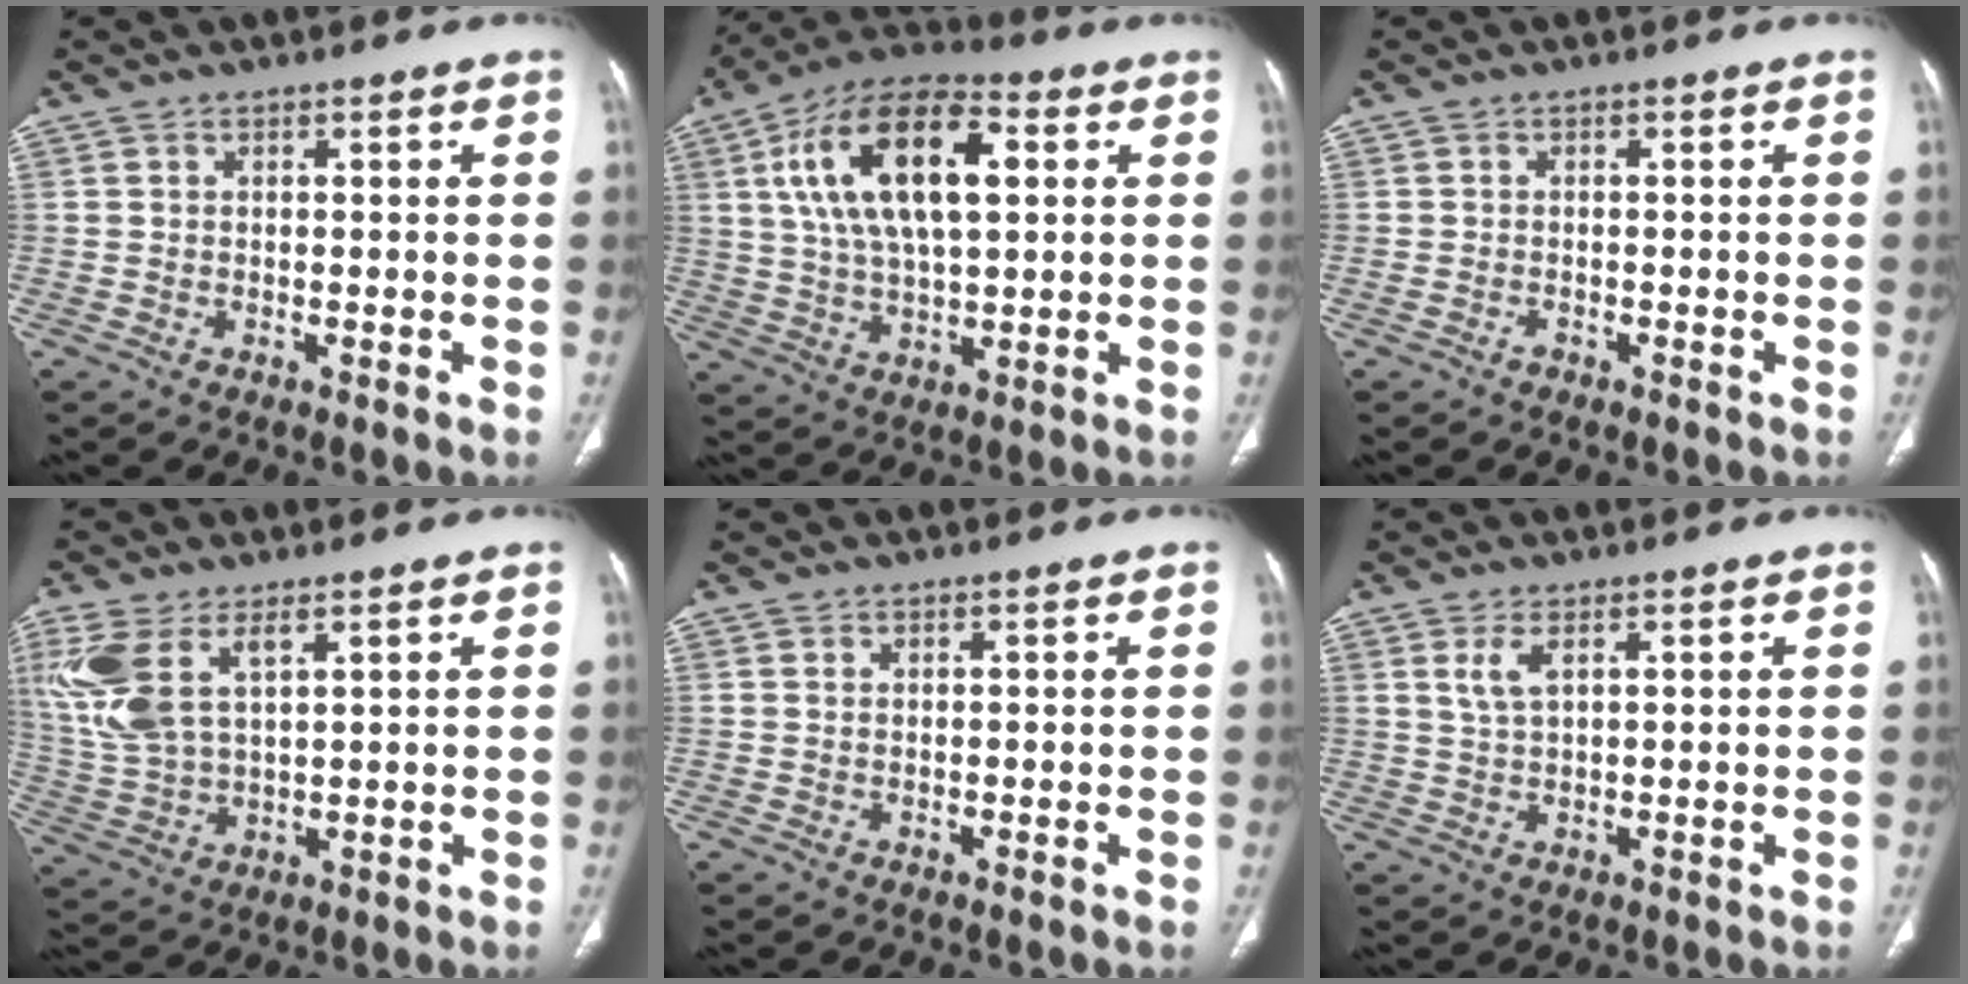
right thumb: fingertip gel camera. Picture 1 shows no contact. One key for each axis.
{"total": 19.3, "fx": 5.0, "fy": 9.2, "fz": 16.2, "tx": -0.284, "ty": 0.012, "tz": 0.082}
{"total": 0.7, "fx": -0.5, "fy": 0.4, "fz": 0.2, "tx": -0.008, "ty": 0.004, "tz": -0.009}
{"total": 11.8, "fx": 5.1, "fy": 5.7, "fz": 9.0, "tx": -0.218, "ty": -0.005, "tz": 0.117}
{"total": 0.0}
{"total": 3.1, "fx": 1.4, "fy": 1.2, "fz": 2.5, "tx": -0.058, "ty": -0.002, "tz": 0.037}